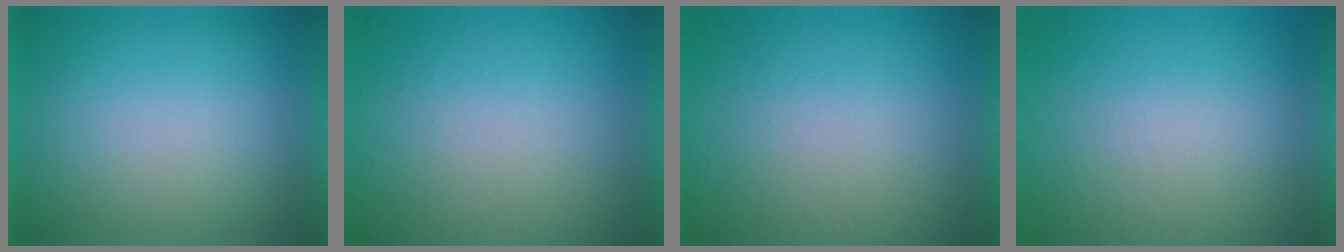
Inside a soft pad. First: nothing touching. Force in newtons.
{"total": 1.2}
{"total": 1.2}
{"total": 8.3}